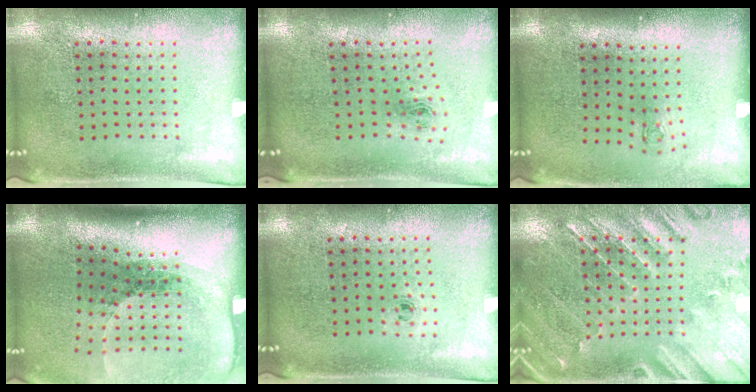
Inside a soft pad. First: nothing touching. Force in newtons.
{"total": 0.9, "press": 0.3, "slide": 0.8}
{"total": 0.7, "press": 0.3, "slide": 0.6}
{"total": 2.4, "press": 1.7, "slide": 1.7}
{"total": 0.5, "press": 0.3, "slide": 0.4}
{"total": 0.8, "press": 0.7, "slide": 0.3}